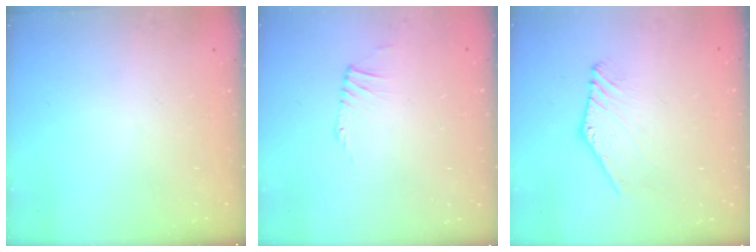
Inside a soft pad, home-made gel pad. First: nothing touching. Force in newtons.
{"total": 0.0}
{"total": 2.0, "press": 2.0, "slide": 0.0}